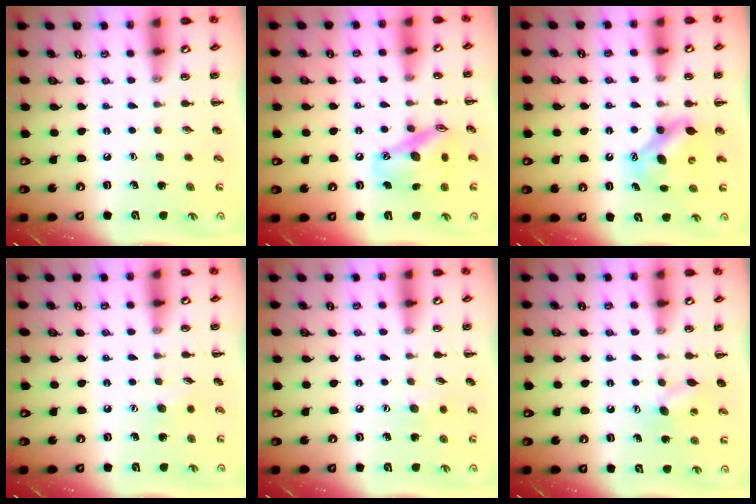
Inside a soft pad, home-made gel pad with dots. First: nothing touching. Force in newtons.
{"total": 14.0, "press": 13.7, "slide": 3.0}
{"total": 7.4, "press": 7.3, "slide": 1.1}
{"total": 4.0, "press": 3.8, "slide": 1.0}
{"total": 4.9, "press": 4.8, "slide": 1.0}
{"total": 7.4, "press": 7.3, "slide": 1.4}